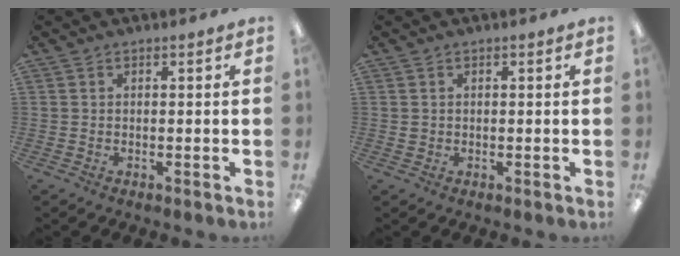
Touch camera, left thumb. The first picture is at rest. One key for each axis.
{"total": 0.7, "fx": 0.1, "fy": 0.7, "fz": 0.1, "tx": -0.003, "ty": 0.005, "tz": 0.002}